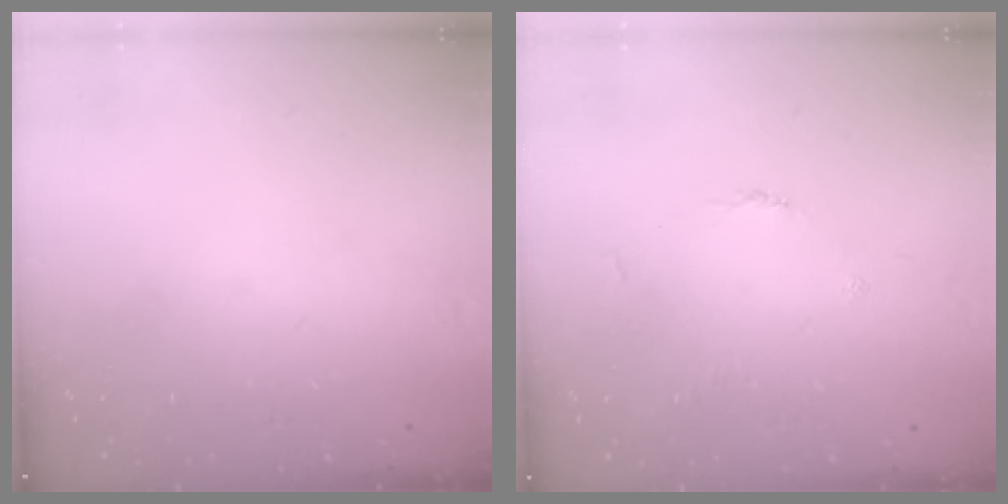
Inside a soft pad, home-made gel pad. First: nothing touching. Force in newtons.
{"total": 2.6, "press": 2.6, "slide": 0.4}